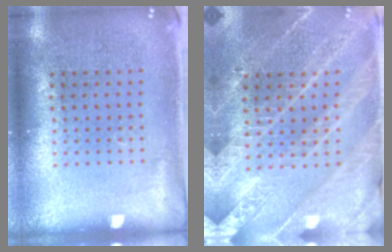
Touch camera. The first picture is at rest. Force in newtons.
{"total": 3.5, "press": 3.3, "slide": 1.1}